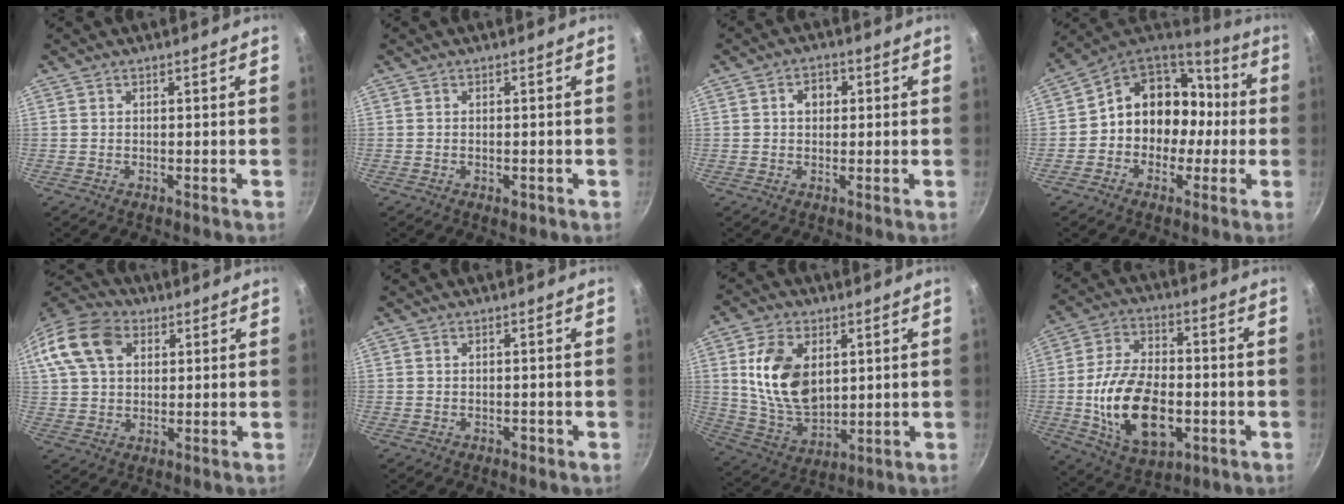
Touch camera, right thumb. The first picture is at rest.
{"total": 1.4, "force": [-0.6, 0.7, 1.1], "torque": [-0.015, -0.002, -0.009]}
{"total": 3.8, "force": [0.7, 3.0, 2.2], "torque": [-0.010, 0.009, 0.007]}
{"total": 15.5, "force": [-1.2, 13.3, 7.9], "torque": [-0.070, 0.058, -0.027]}
{"total": 16.9, "force": [5.8, 12.1, 10.2], "torque": [-0.211, 0.025, 0.094]}
{"total": 0.7, "force": [-0.4, 0.5, 0.4], "torque": [-0.001, 0.004, -0.003]}
{"total": 15.1, "force": [3.4, 9.8, 11.0], "torque": [-0.181, -0.020, 0.076]}
{"total": 18.6, "force": [-3.4, 10.9, 14.6], "torque": [-0.249, 0.017, -0.050]}